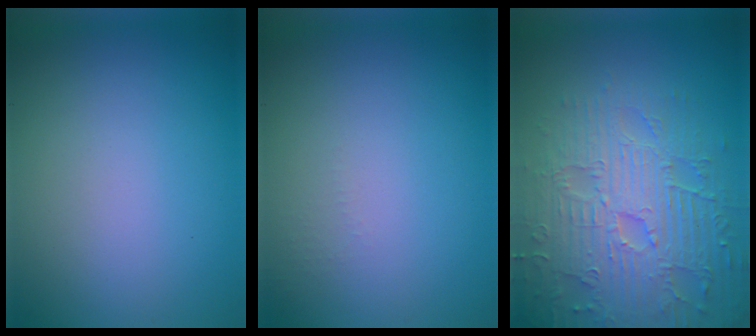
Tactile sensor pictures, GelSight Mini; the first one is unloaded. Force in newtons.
{"total": 0.6, "press": 0.6, "slide": 0.3}
{"total": 7.9, "press": 6.1, "slide": 5.1}